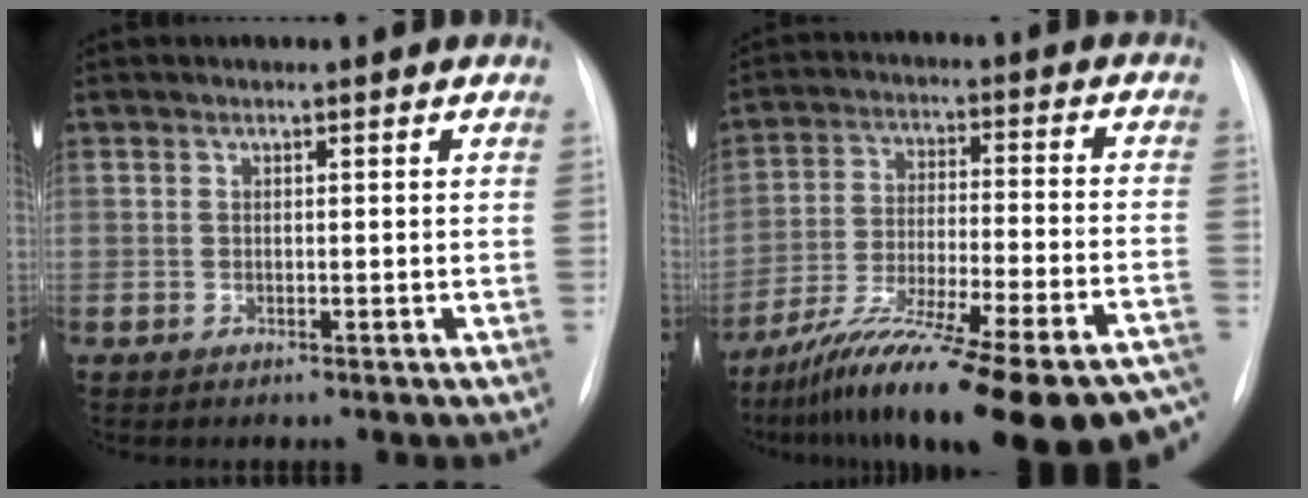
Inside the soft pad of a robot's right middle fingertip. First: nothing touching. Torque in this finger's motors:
{"motor_torque": [1.12, -1.01, 0.45, 0.18]}